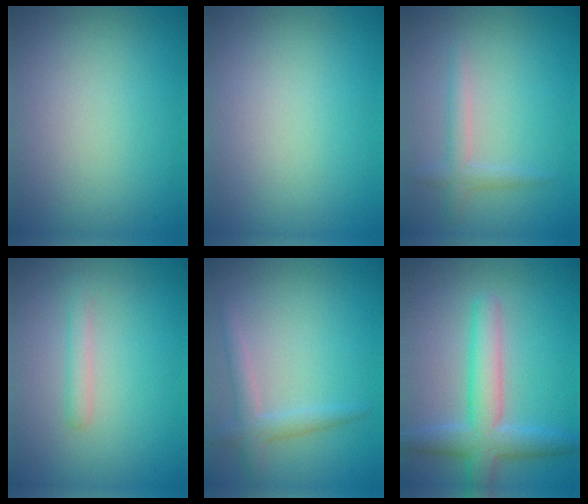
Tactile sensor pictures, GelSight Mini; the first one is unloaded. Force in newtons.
{"total": 0.0}
{"total": 1.7, "press": 1.7, "slide": 0.1}
{"total": 1.4, "press": 1.4, "slide": 0.0}
{"total": 2.3, "press": 2.3, "slide": 0.1}
{"total": 5.2, "press": 5.2, "slide": 0.3}